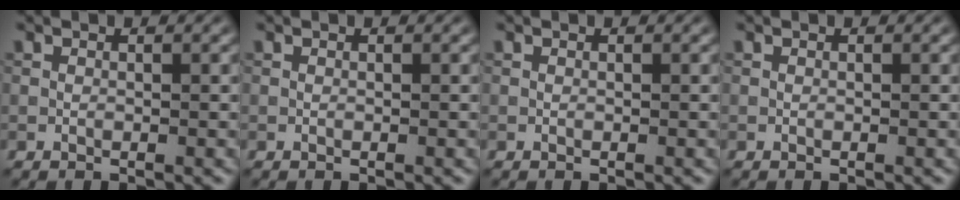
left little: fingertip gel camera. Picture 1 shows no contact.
{"total": 0.0}
{"total": 0.0}
{"total": 0.0}